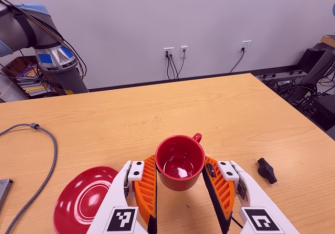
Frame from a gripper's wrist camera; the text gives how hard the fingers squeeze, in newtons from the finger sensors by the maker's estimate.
{"total": 5.5, "left": 5.6, "right": 5.4}